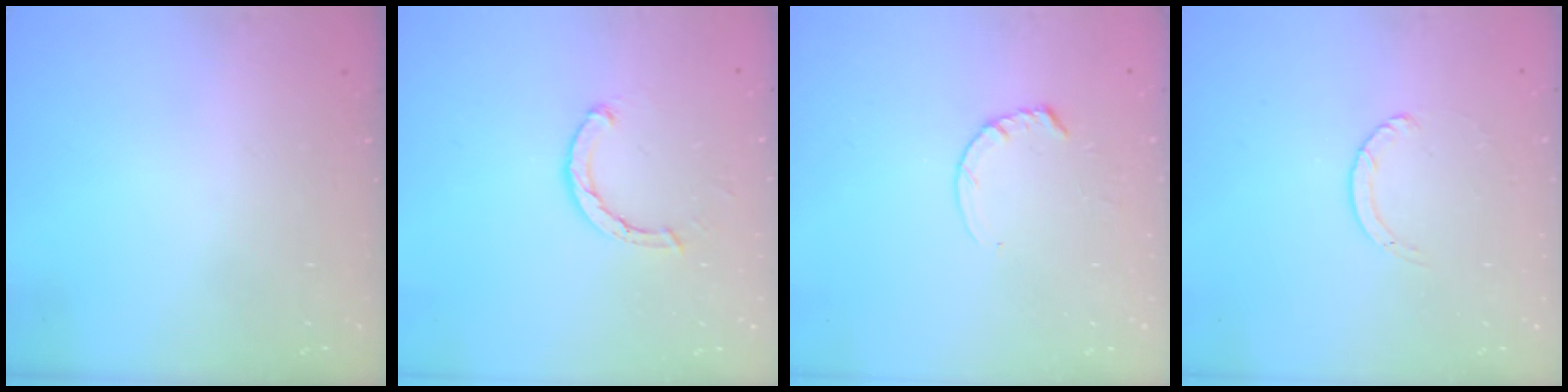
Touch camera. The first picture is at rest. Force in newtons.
{"total": 2.1, "press": 2.1, "slide": 0.1}
{"total": 4.8, "press": 4.7, "slide": 0.4}
{"total": 1.1, "press": 1.1, "slide": 0.1}